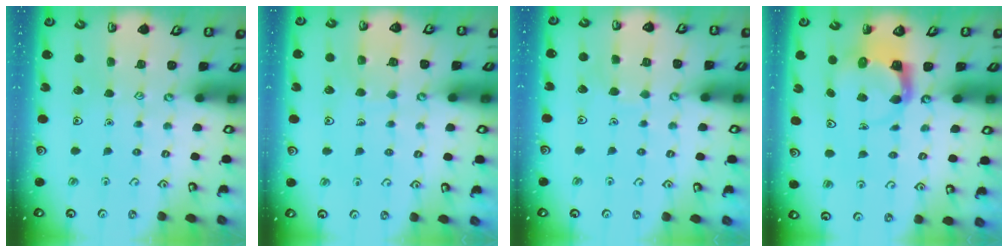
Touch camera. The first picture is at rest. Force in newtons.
{"total": 6.7, "press": 6.6, "slide": 0.5}
{"total": 3.7, "press": 3.7, "slide": 0.4}
{"total": 3.9, "press": 3.9, "slide": 0.5}